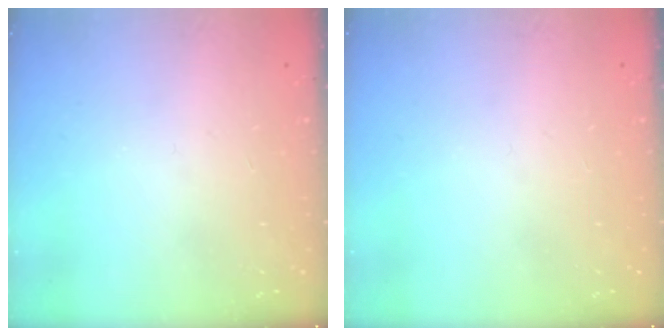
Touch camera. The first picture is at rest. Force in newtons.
{"total": 0.0}